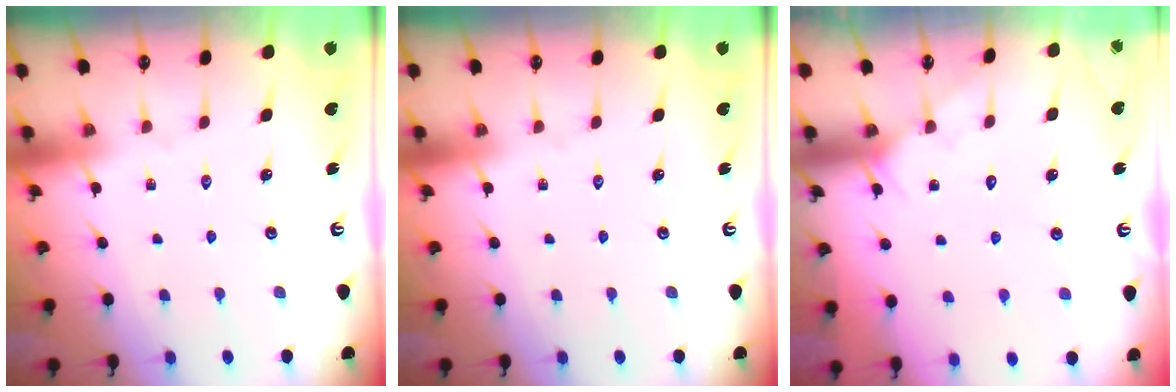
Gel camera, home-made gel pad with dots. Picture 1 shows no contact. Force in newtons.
{"total": 0.0}
{"total": 4.7, "press": 4.7, "slide": 0.3}